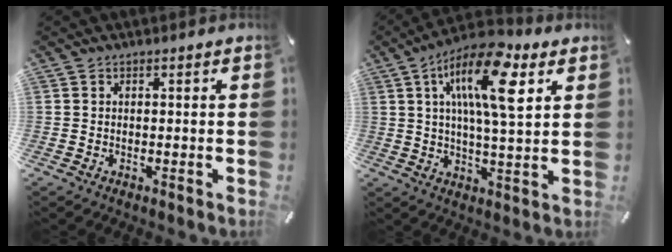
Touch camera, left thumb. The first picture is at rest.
{"total": 15.9, "force": [6.8, 4.9, 13.5], "torque": [-0.239, -0.015, 0.109]}